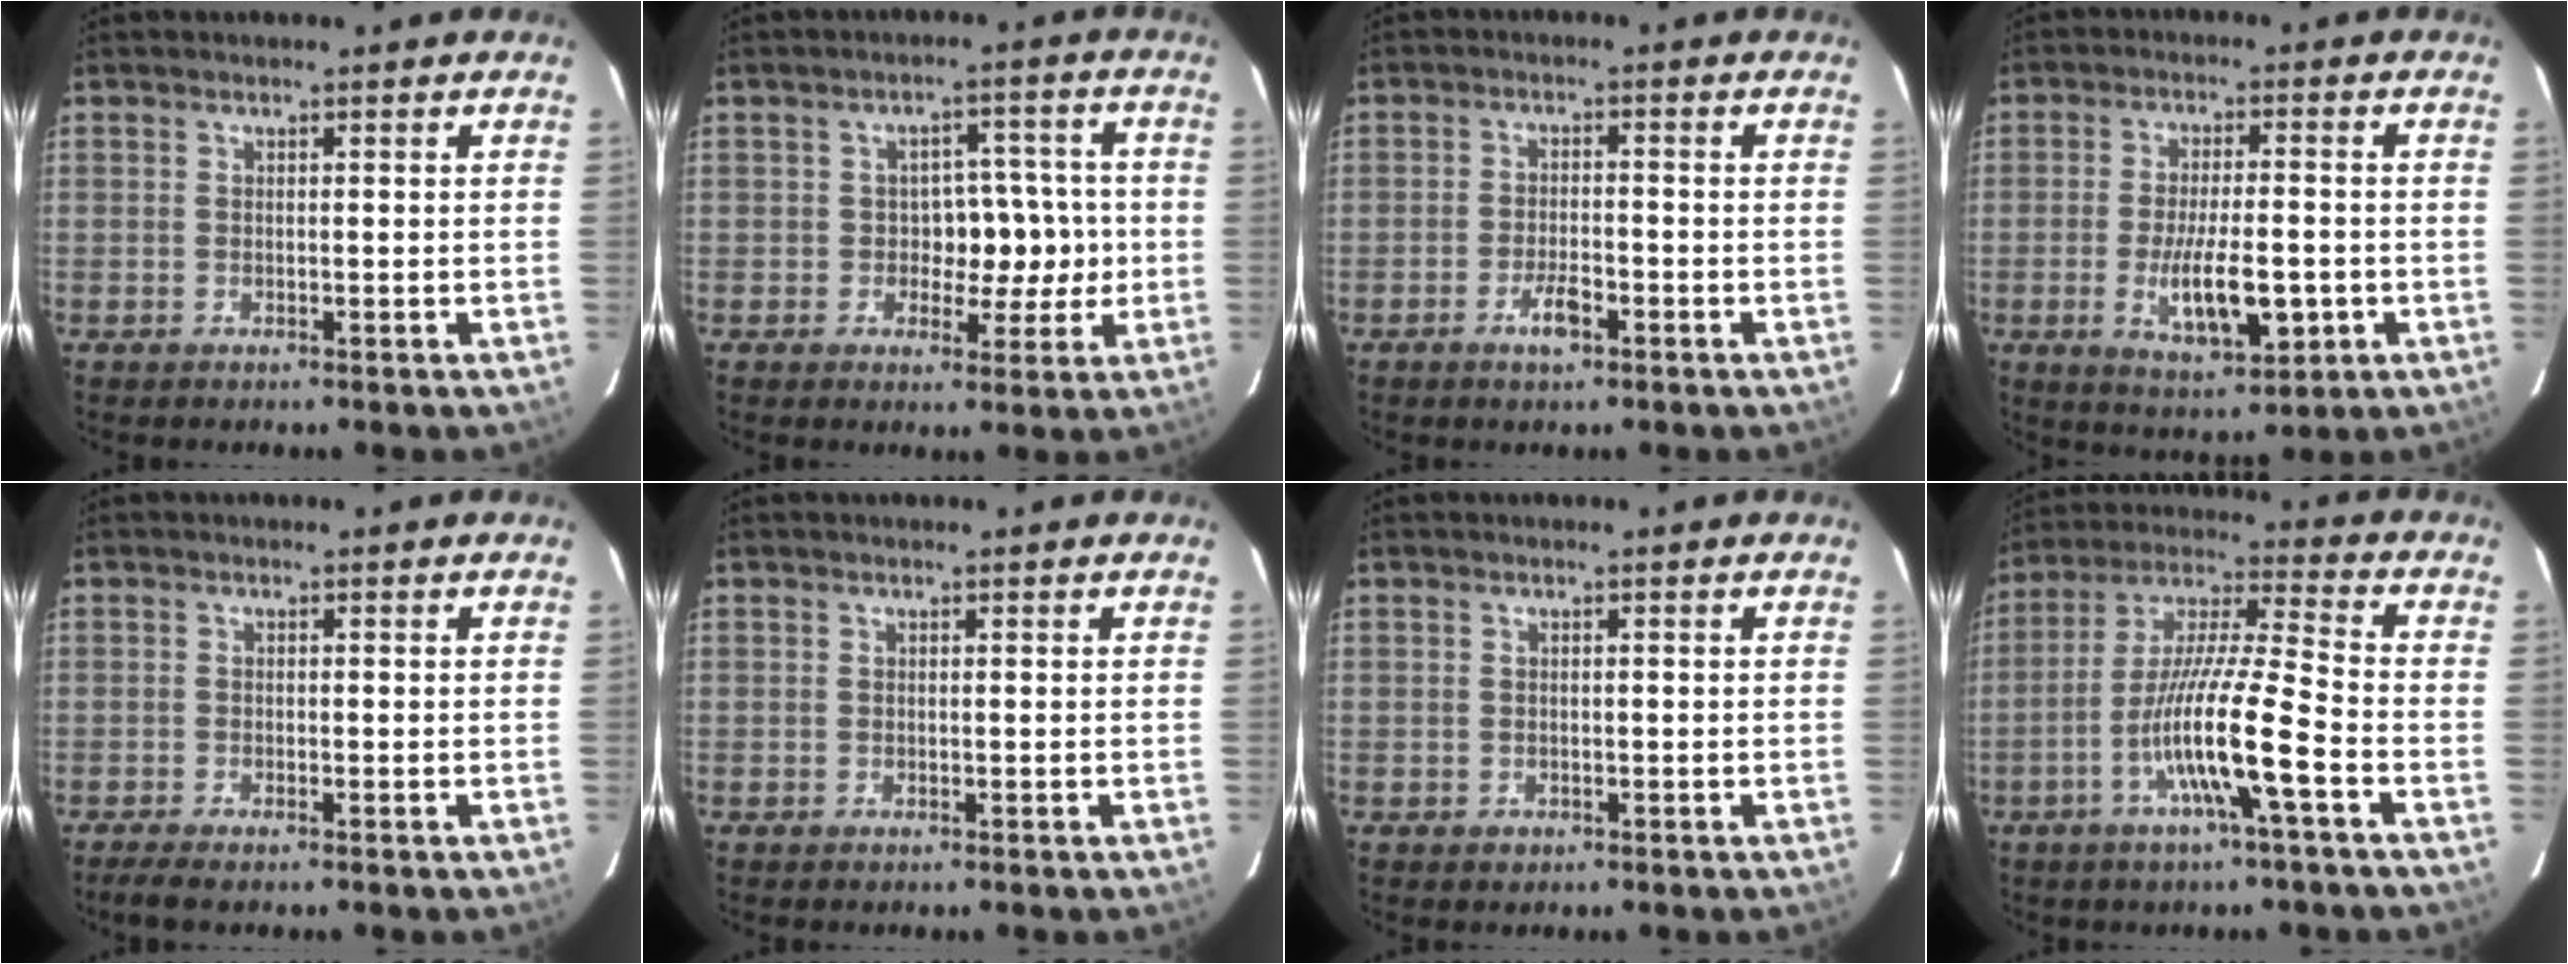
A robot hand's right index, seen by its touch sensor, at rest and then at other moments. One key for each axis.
{"total": 6.6, "fx": -0.7, "fy": 4.2, "fz": 5.1, "tx": -0.061, "ty": 0.024, "tz": -0.005}
{"total": 3.5, "fx": -1.9, "fy": 1.0, "fz": 2.7, "tx": -0.050, "ty": 0.001, "tz": -0.034}
{"total": 9.8, "fx": -2.4, "fy": 2.8, "fz": 9.1, "tx": -0.164, "ty": -0.013, "tz": -0.033}
{"total": 2.6, "fx": -2.1, "fy": 0.3, "fz": 1.6, "tx": -0.029, "ty": -0.008, "tz": -0.034}
{"total": 0.0}
{"total": 0.9, "fx": -0.3, "fy": 0.8, "fz": 0.1, "tx": -0.002, "ty": 0.003, "tz": -0.002}
{"total": 13.3, "fx": -5.0, "fy": -0.2, "fz": 12.3, "tx": -0.240, "ty": 0.000, "tz": -0.096}